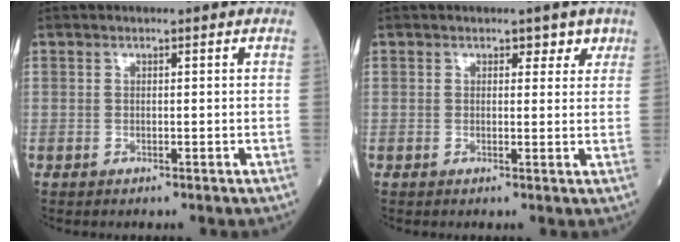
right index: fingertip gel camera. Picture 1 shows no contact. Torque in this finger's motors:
{"motor_torque": [0.15, 0.10, 0.01, 0.01]}